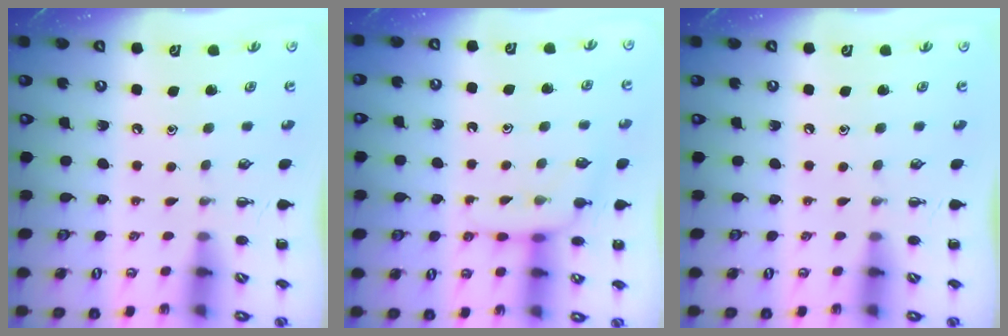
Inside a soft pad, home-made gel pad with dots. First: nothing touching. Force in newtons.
{"total": 8.1, "press": 8.0, "slide": 1.6}
{"total": 0.0}